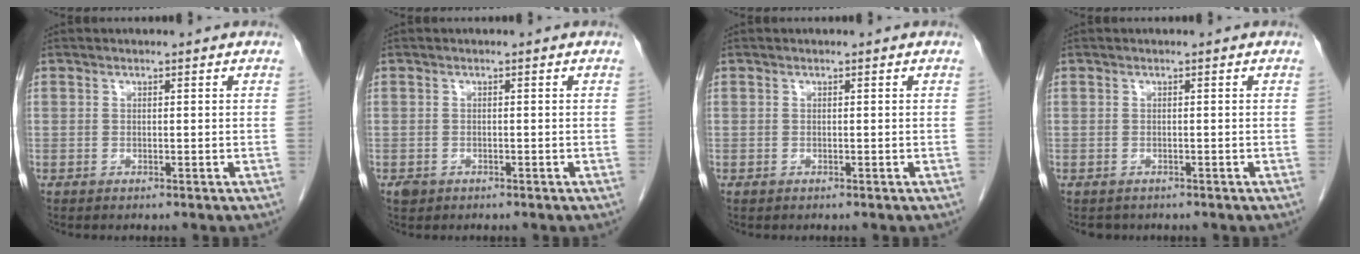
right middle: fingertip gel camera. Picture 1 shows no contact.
{"total": 1.2, "force": [-0.7, 1.0, 0.4], "torque": [-0.008, 0.003, -0.007]}
{"total": 0.0}
{"total": 1.3, "force": [-1.0, 0.9, 0.1], "torque": [-0.009, 0.001, -0.011]}